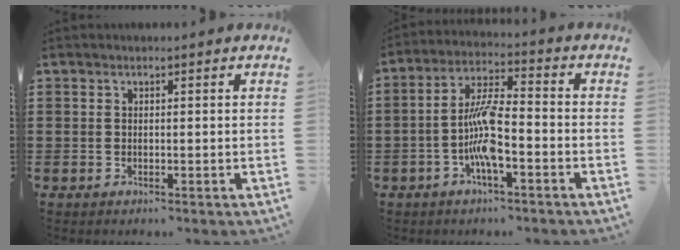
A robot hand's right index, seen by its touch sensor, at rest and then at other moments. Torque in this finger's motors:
{"motor_torque": [1.98, -0.15, 0.80, 0.21]}